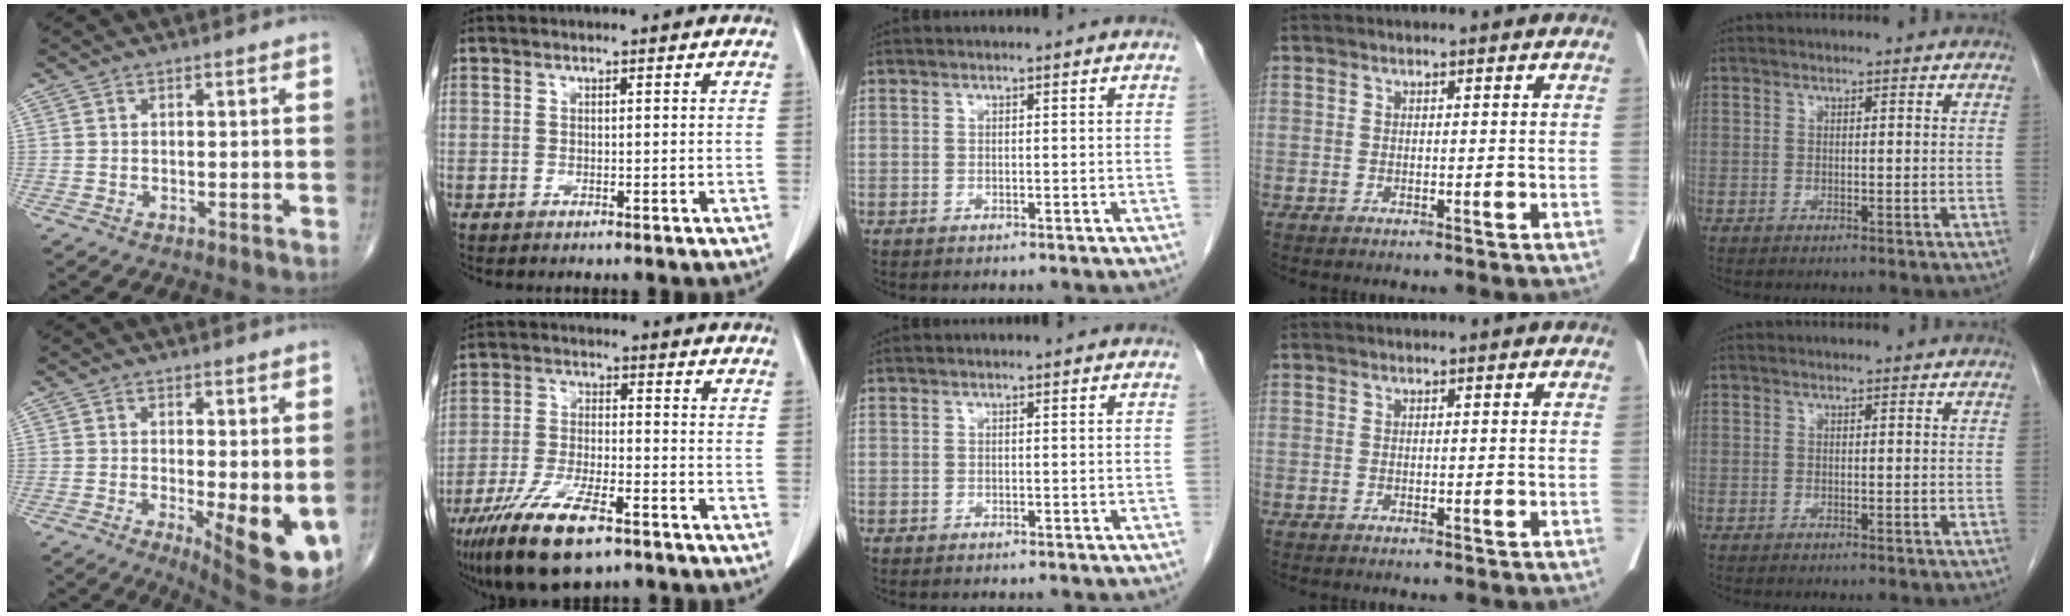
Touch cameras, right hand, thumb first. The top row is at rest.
{"thumb": {"total": 10.8, "force": [-2.0, 3.4, 10.0], "torque": [-0.131, -0.024, -0.017]}, "index": {"total": 13.6, "force": [-8.8, 3.9, 9.6], "torque": [-0.191, -0.021, -0.156]}}